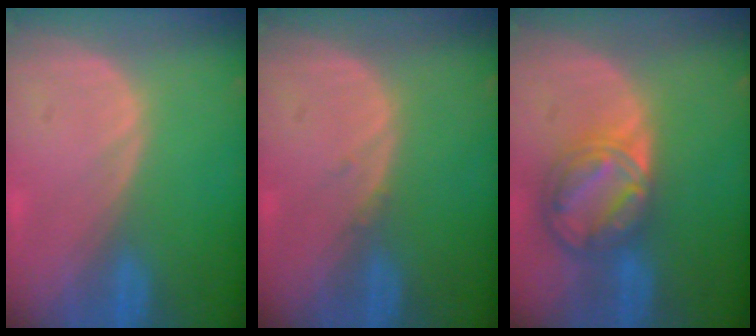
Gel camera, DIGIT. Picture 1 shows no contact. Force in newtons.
{"total": 0.6, "press": 0.5, "slide": 0.1}
{"total": 8.6, "press": 7.2, "slide": 4.6}